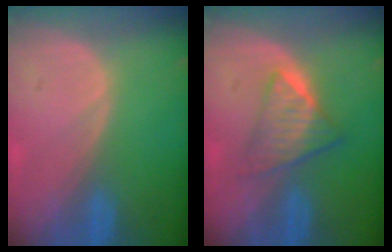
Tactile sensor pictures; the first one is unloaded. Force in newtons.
{"total": 6.3, "press": 5.4, "slide": 3.1}